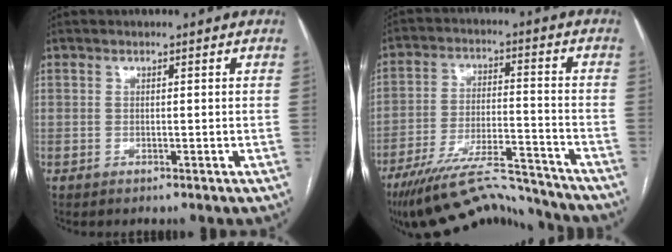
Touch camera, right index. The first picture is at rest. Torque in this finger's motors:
{"motor_torque": [1.18, -0.95, 0.44, 0.07]}